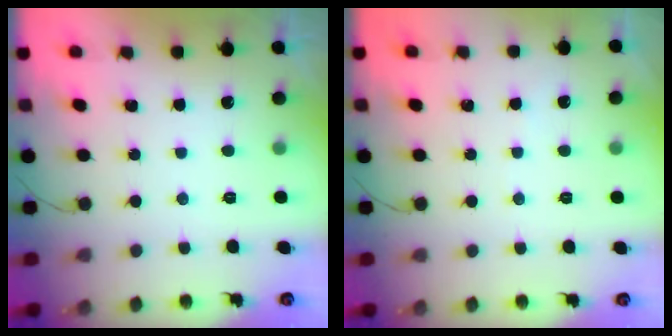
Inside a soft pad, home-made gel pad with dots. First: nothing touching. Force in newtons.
{"total": 1.9, "press": 1.9, "slide": 0.2}